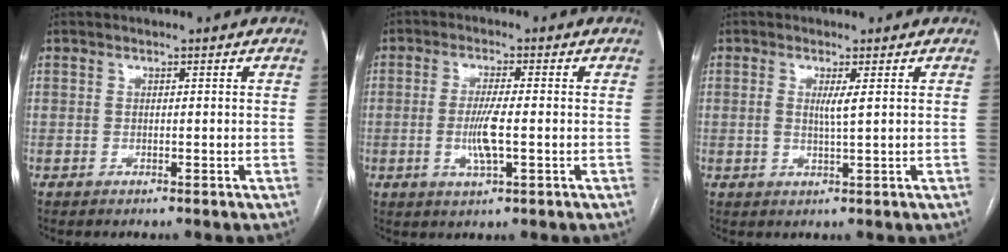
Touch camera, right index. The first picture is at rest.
{"total": 5.4, "force": [-1.0, 0.6, 5.3], "torque": [-0.111, -0.009, -0.017]}
{"total": 2.3, "force": [0.5, -0.1, 2.3], "torque": [-0.050, -0.003, 0.009]}